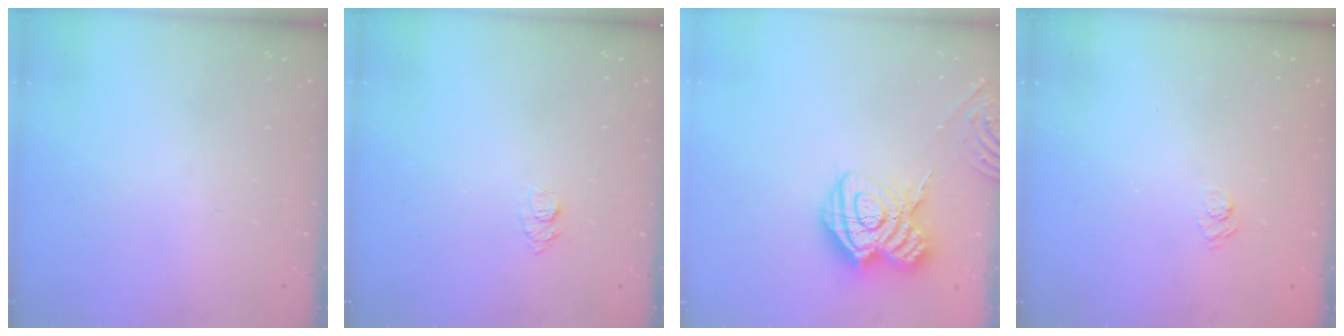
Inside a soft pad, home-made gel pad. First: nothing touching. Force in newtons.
{"total": 5.0, "press": 5.0, "slide": 0.5}
{"total": 13.3, "press": 13.3, "slide": 0.8}
{"total": 2.4, "press": 2.0, "slide": 1.3}